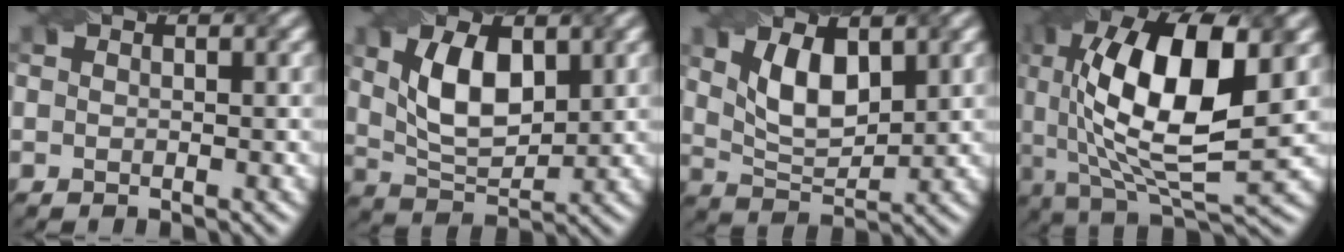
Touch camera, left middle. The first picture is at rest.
{"total": 6.1, "force": [1.3, 3.1, 5.1], "torque": [-0.103, 0.007, 0.029]}
{"total": 4.9, "force": [1.6, 2.4, 3.9], "torque": [-0.085, 0.000, 0.035]}
{"total": 13.8, "force": [1.7, 5.5, 12.5], "torque": [-0.226, 0.013, 0.030]}